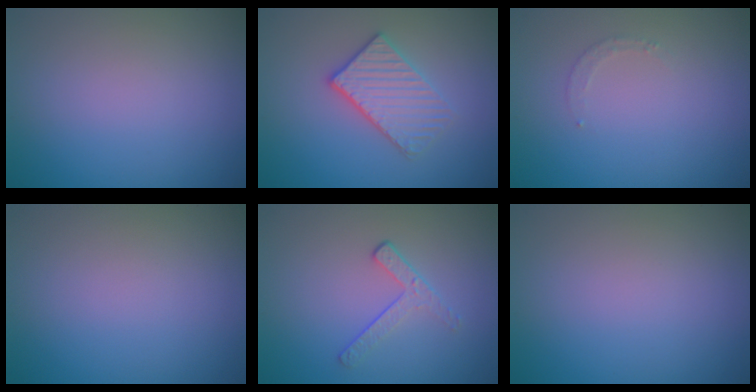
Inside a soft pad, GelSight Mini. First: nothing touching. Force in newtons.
{"total": 3.5, "press": 3.1, "slide": 1.7}
{"total": 0.9, "press": 0.9, "slide": 0.2}
{"total": 0.0}
{"total": 1.8, "press": 1.1, "slide": 1.4}
{"total": 0.0}